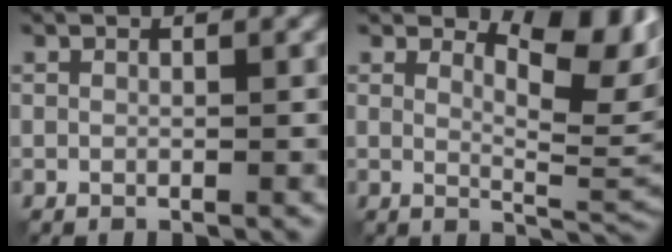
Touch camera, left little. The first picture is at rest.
{"total": 5.2, "force": [2.8, 1.9, 3.9], "torque": [-0.060, -0.010, 0.041]}